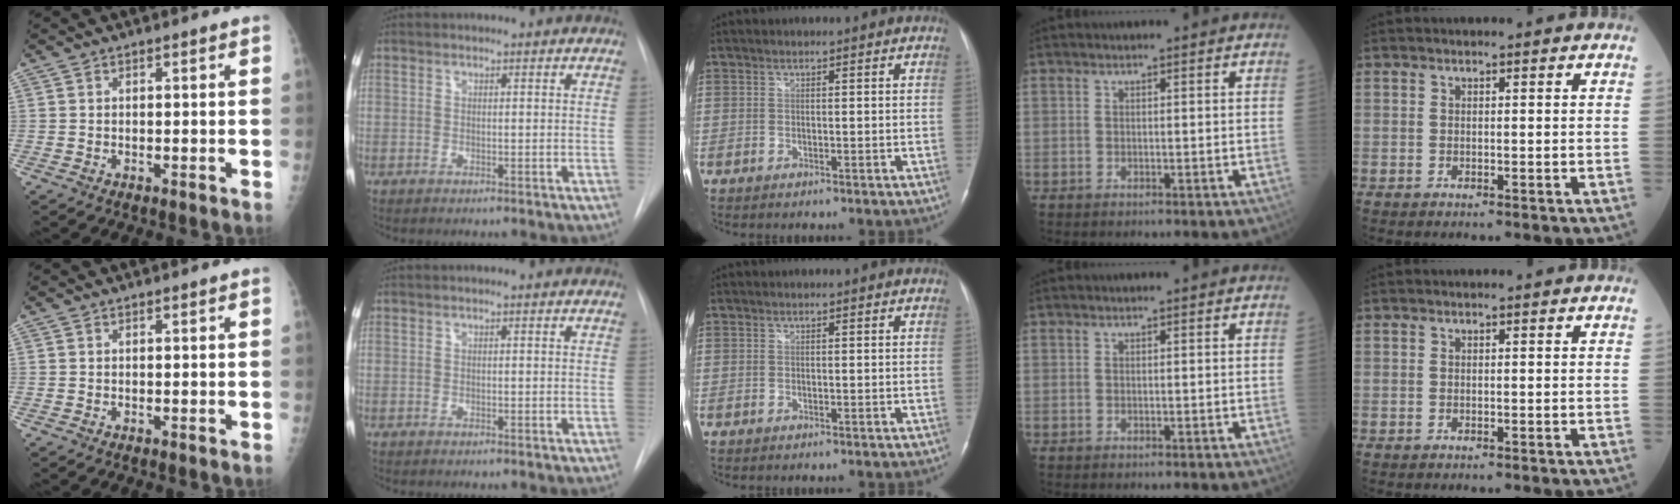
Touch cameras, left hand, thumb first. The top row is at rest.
{}